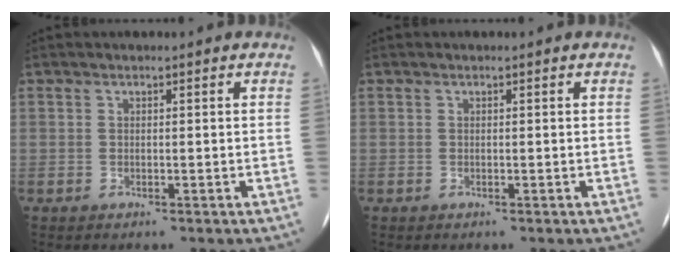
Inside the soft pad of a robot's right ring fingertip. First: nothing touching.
{"total": 0.0}